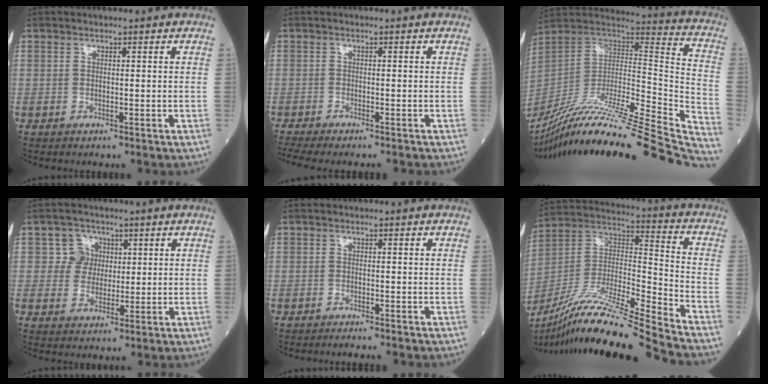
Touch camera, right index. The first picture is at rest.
{"total": 9.7, "force": [-8.8, 0.7, 4.2], "torque": [-0.051, -0.018, -0.123]}
{"total": 40.2, "force": [-34.3, -0.4, 21.0], "torque": [-0.241, -0.081, -0.511]}
{"total": 4.0, "force": [1.2, 3.8, 0.1], "torque": [0.006, 0.008, 0.020]}
{"total": 2.4, "force": [-2.2, -0.3, 1.0], "torque": [-0.011, -0.001, -0.027]}
{"total": 22.8, "force": [-19.5, -1.6, 11.7], "torque": [-0.239, -0.023, -0.352]}